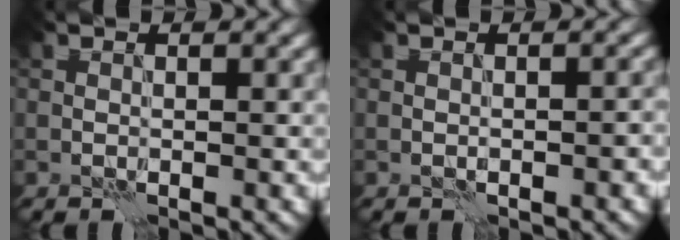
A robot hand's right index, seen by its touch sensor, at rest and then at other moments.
{"total": 0.9, "force": [-0.4, 0.3, 0.7], "torque": [-0.013, 0.002, -0.006]}